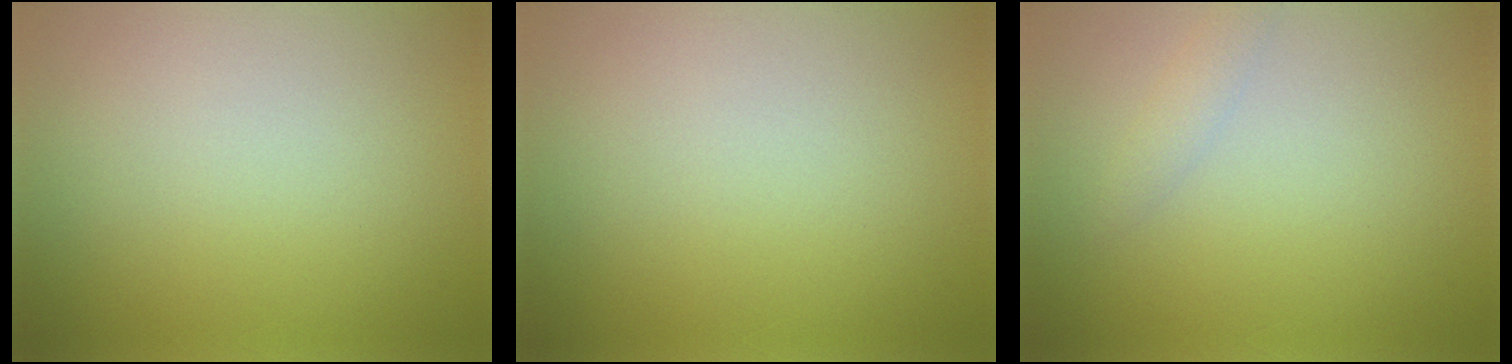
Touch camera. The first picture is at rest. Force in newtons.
{"total": 0.0}
{"total": 1.2, "press": 1.2, "slide": 0.1}